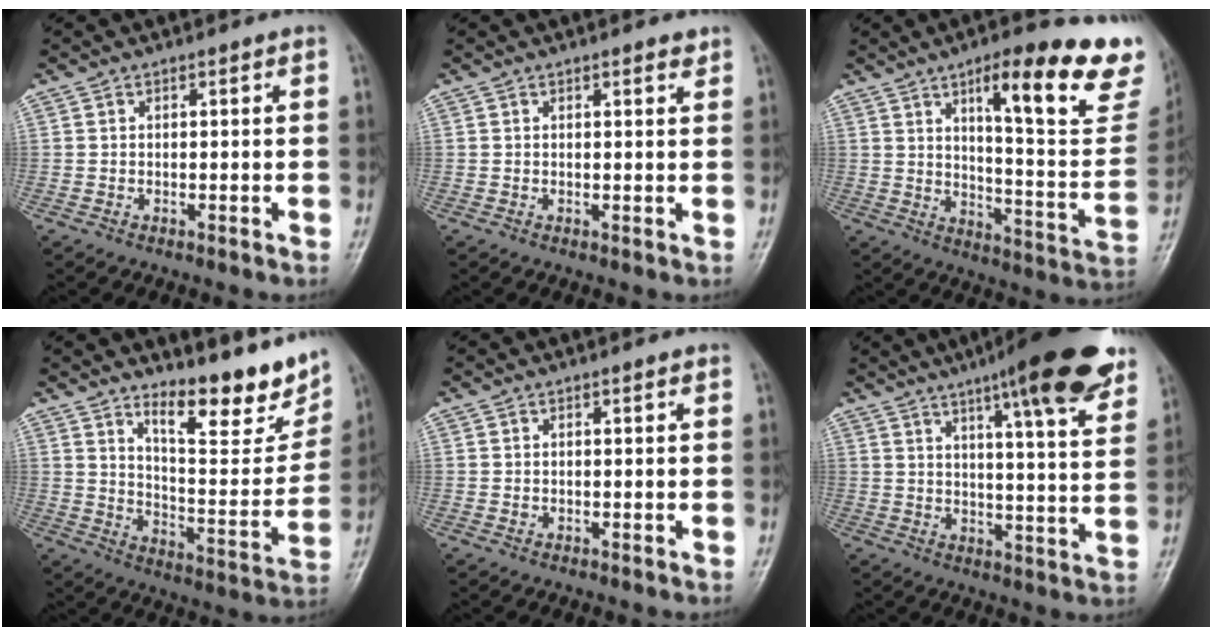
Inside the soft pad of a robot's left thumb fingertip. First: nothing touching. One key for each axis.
{"total": 1.4, "fx": 1.0, "fy": 0.4, "fz": 0.8, "tx": -0.011, "ty": -0.006, "tz": 0.013}
{"total": 22.9, "fx": 14.0, "fy": 5.6, "fz": 17.2, "tx": -0.185, "ty": -0.066, "tz": 0.194}
{"total": 16.0, "fx": 11.7, "fy": 4.7, "fz": 9.9, "tx": -0.095, "ty": -0.087, "tz": 0.185}
{"total": 0.6, "fx": 0.1, "fy": 0.5, "fz": 0.4, "tx": -0.004, "ty": 0.002, "tz": 0.003}
{"total": 18.9, "fx": 12.2, "fy": 3.0, "fz": 14.1, "tx": -0.177, "ty": -0.046, "tz": 0.164}